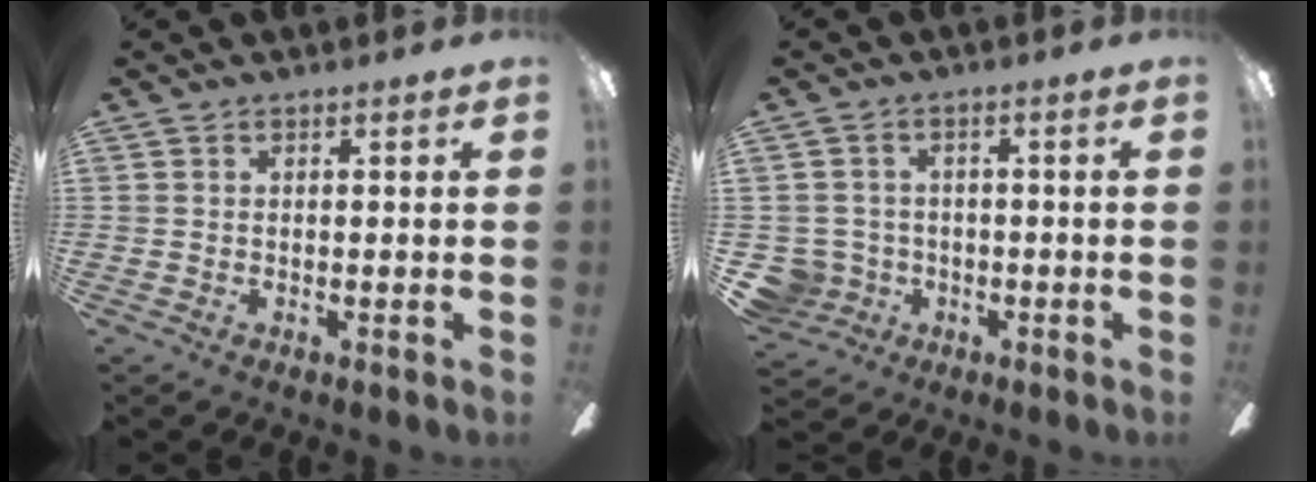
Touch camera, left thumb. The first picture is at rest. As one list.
[{"total": 5.5, "force": [-1.2, 5.3, 1.0], "torque": [-0.056, 0.004, -0.023]}]